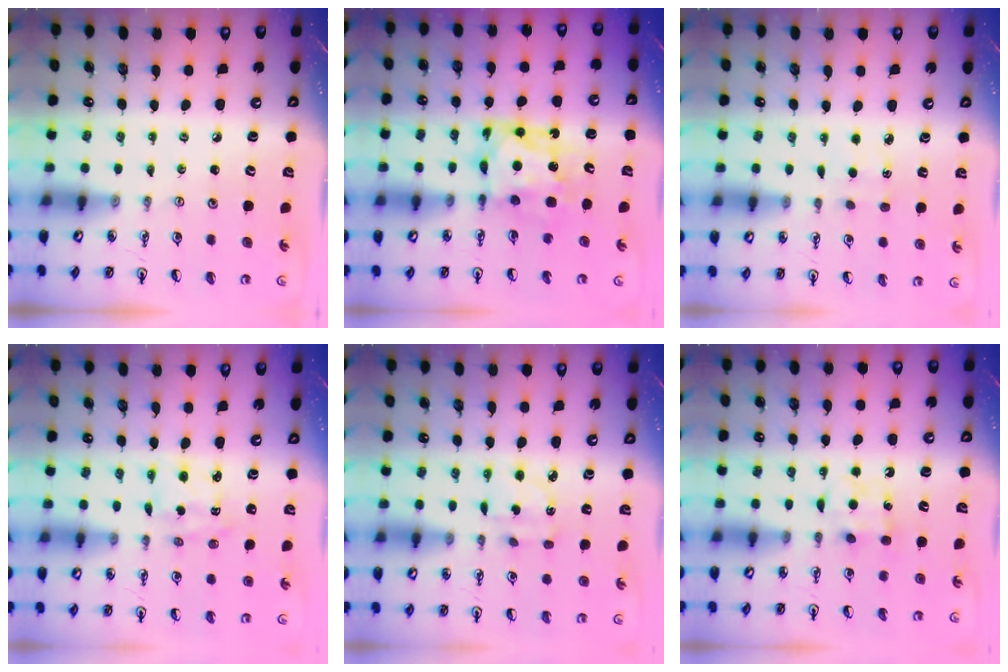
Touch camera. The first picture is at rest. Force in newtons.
{"total": 7.2, "press": 7.1, "slide": 0.7}
{"total": 1.5, "press": 1.5, "slide": 0.2}
{"total": 2.1, "press": 2.0, "slide": 0.6}
{"total": 2.6, "press": 2.5, "slide": 0.3}
{"total": 6.2, "press": 6.1, "slide": 0.9}